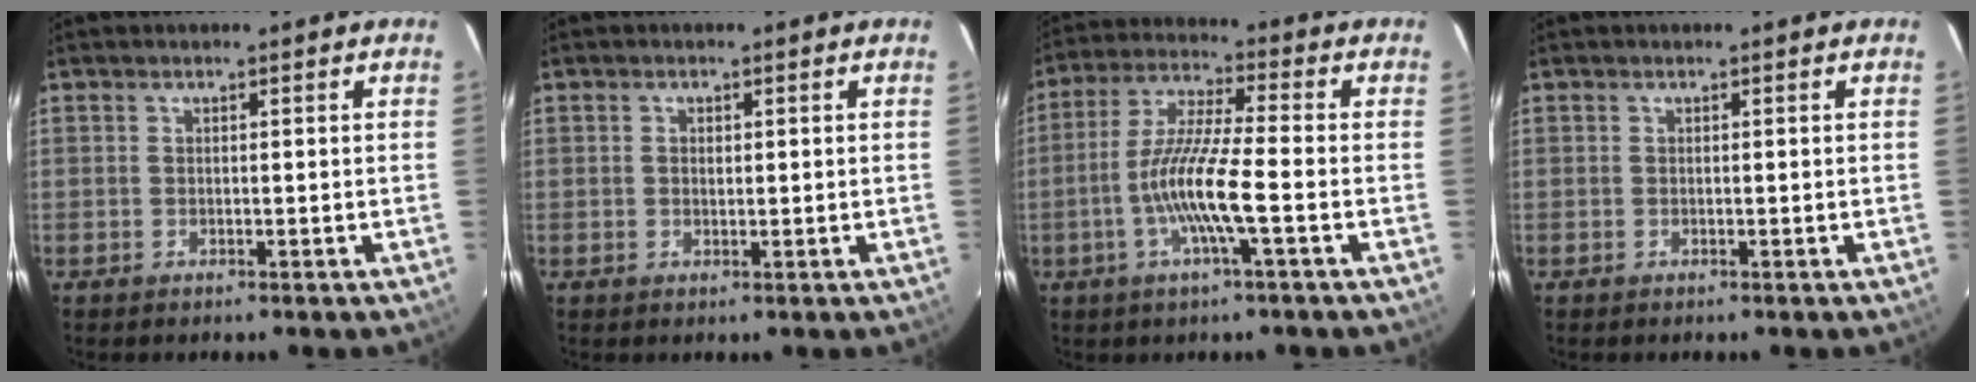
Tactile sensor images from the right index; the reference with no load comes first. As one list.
[{"total": 1.2, "force": [0.3, 0.9, 0.7], "torque": [-0.013, 0.004, 0.004]}, {"total": 11.2, "force": [-3.4, 0.4, 10.7], "torque": [-0.219, 0.001, -0.068]}, {"total": 0.0}]